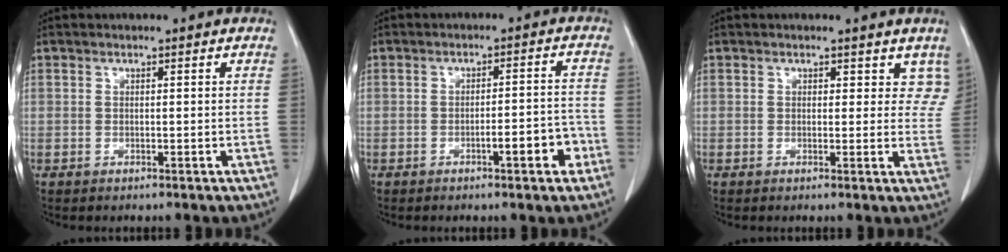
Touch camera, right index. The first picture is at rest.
{"total": 5.4, "force": [-2.7, 0.8, 4.6], "torque": [-0.060, 0.011, -0.036]}
{"total": 4.1, "force": [2.9, 2.6, 1.2], "torque": [0.017, -0.007, 0.020]}